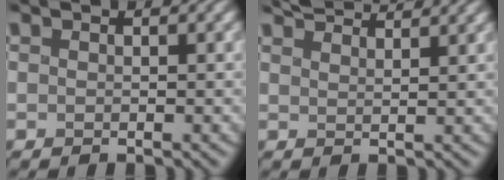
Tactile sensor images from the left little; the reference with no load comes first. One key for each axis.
{"total": 4.8, "fx": 4.4, "fy": 0.8, "fz": 1.8, "tx": -0.028, "ty": 0.016, "tz": 0.060}